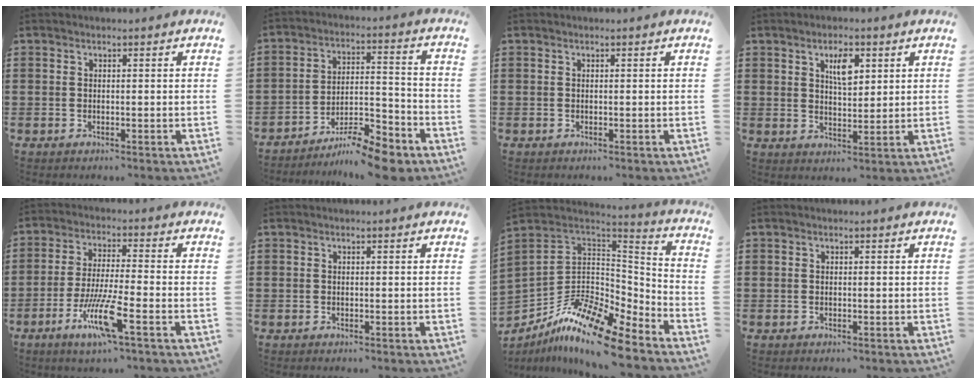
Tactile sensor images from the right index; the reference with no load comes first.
{"total": 9.6, "force": [-8.5, 1.3, 4.2], "torque": [-0.062, 0.025, -0.160]}
{"total": 0.0}
{"total": 4.7, "force": [2.1, 1.9, 3.7], "torque": [-0.064, 0.002, 0.032]}
{"total": 9.5, "force": [-4.7, 1.2, 8.2], "torque": [-0.171, -0.011, -0.090]}
{"total": 0.0}
{"total": 14.3, "force": [-10.1, 4.4, 9.1], "torque": [-0.184, 0.022, -0.188]}
{"total": 0.0}